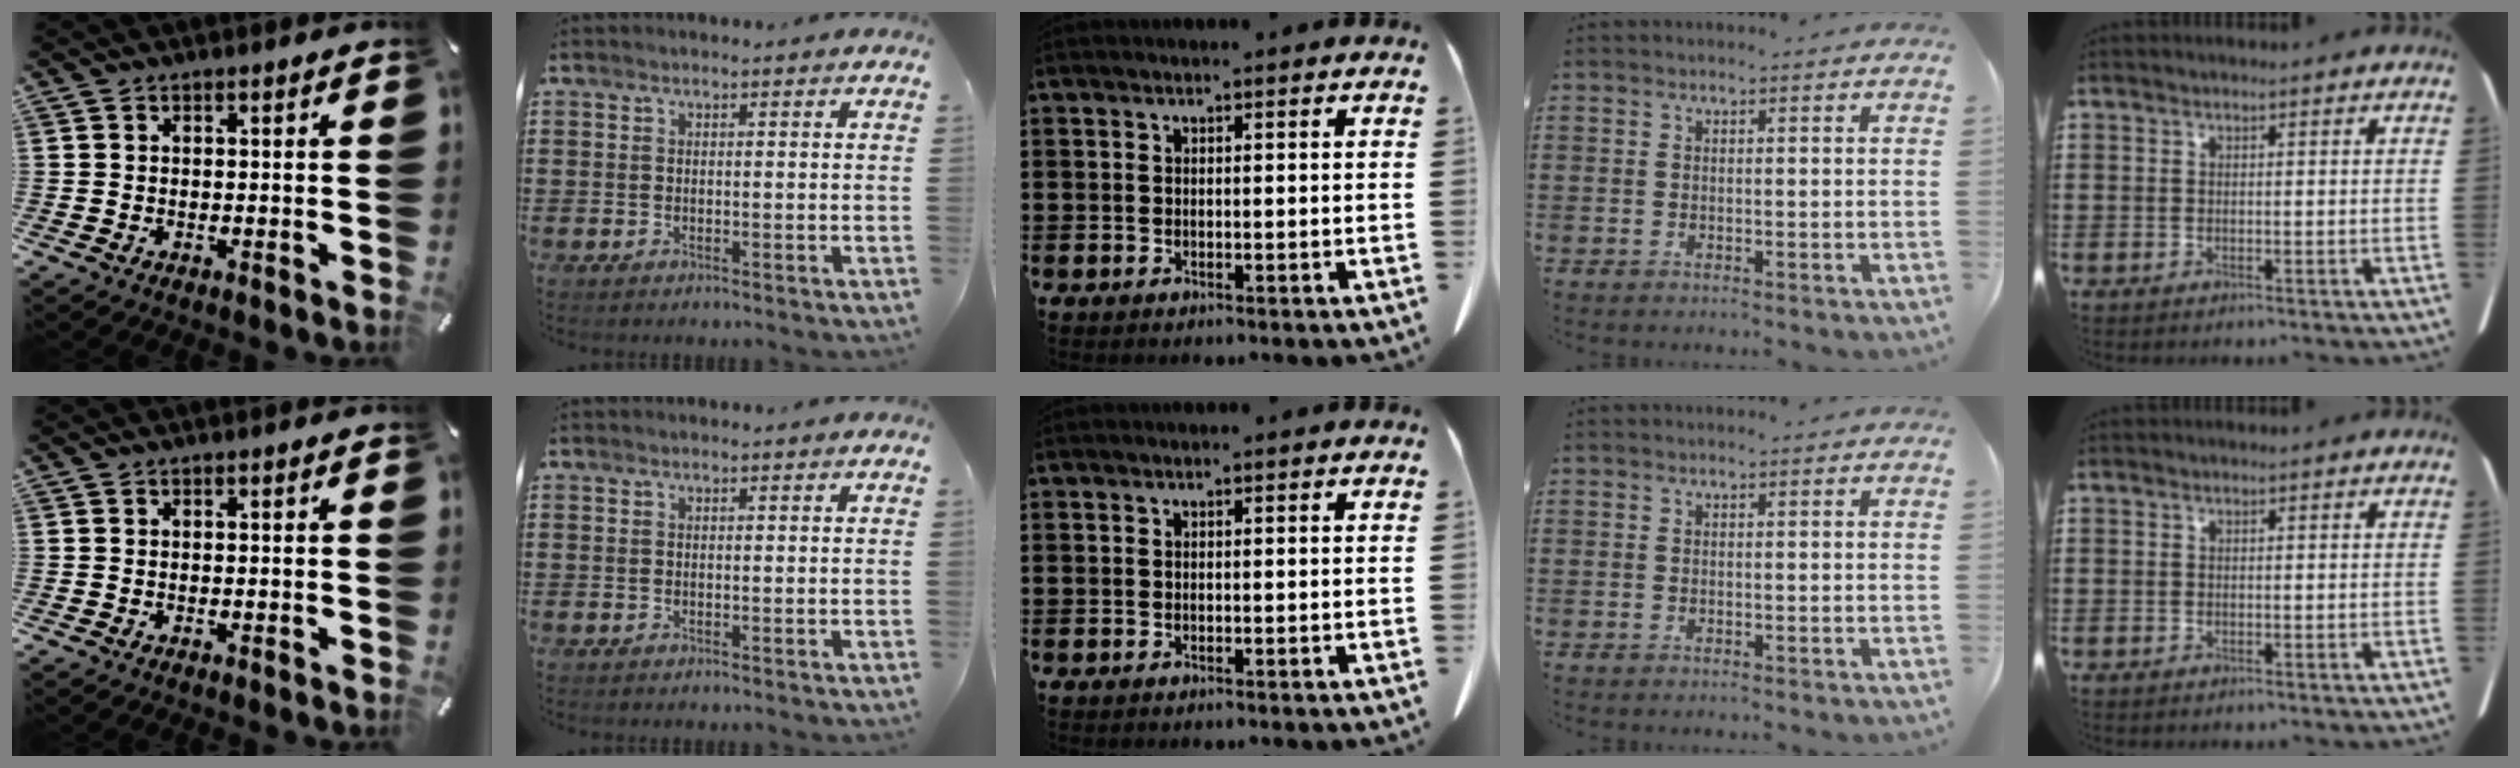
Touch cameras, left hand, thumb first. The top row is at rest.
{}